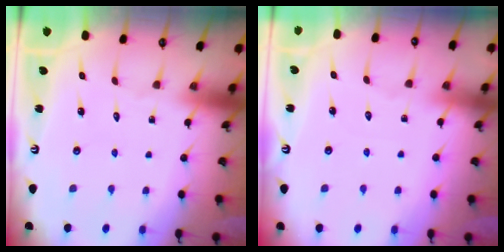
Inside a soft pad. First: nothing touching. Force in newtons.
{"total": 2.4, "press": 2.4, "slide": 0.3}